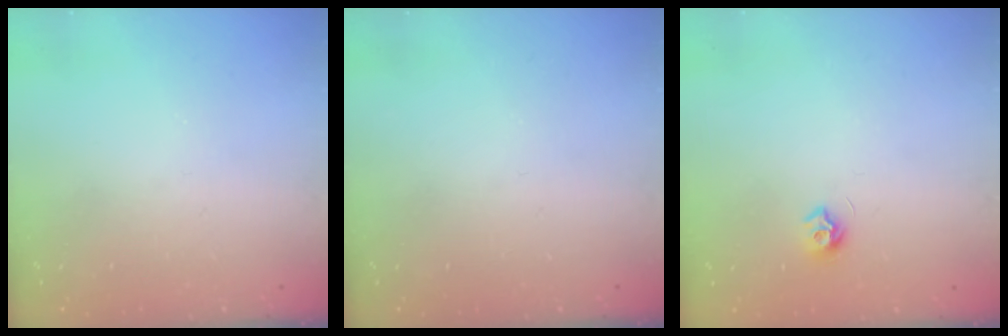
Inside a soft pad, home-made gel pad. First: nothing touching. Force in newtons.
{"total": 0.0}
{"total": 6.4, "press": 6.3, "slide": 0.6}